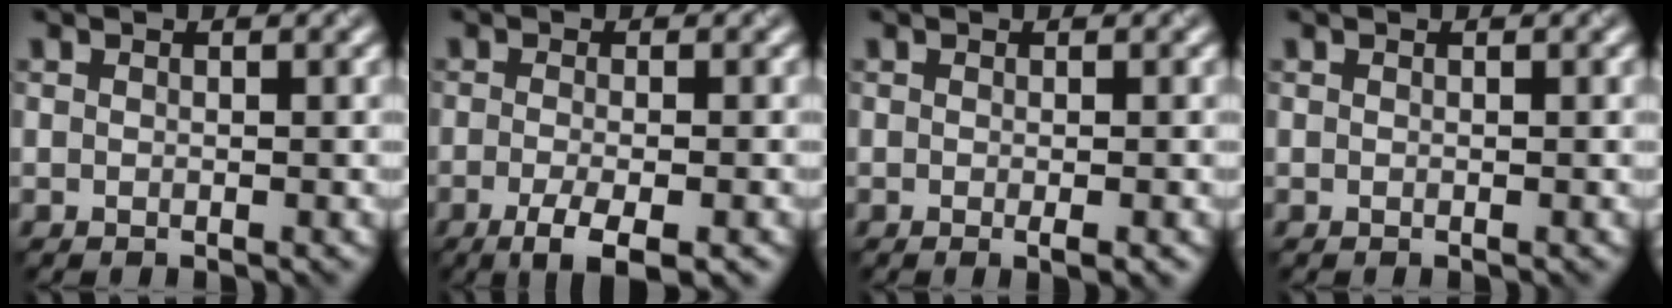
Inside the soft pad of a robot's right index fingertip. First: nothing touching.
{"total": 4.1, "force": [-2.0, 1.0, 3.4], "torque": [-0.059, -0.008, -0.038]}
{"total": 1.1, "force": [-0.3, 0.1, 1.0], "torque": [-0.015, -0.005, -0.005]}
{"total": 0.0}